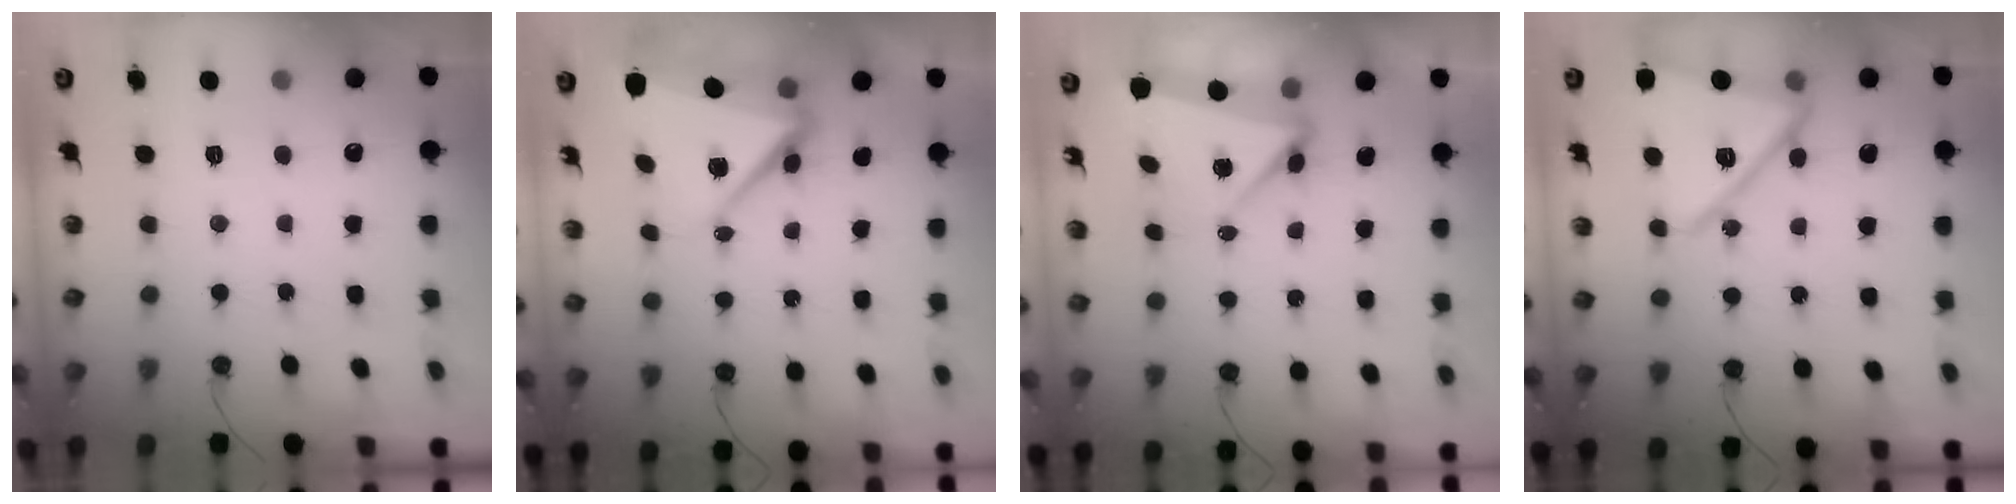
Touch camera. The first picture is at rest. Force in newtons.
{"total": 10.0, "press": 9.9, "slide": 1.6}
{"total": 5.7, "press": 5.7, "slide": 0.1}
{"total": 17.3, "press": 17.2, "slide": 1.5}